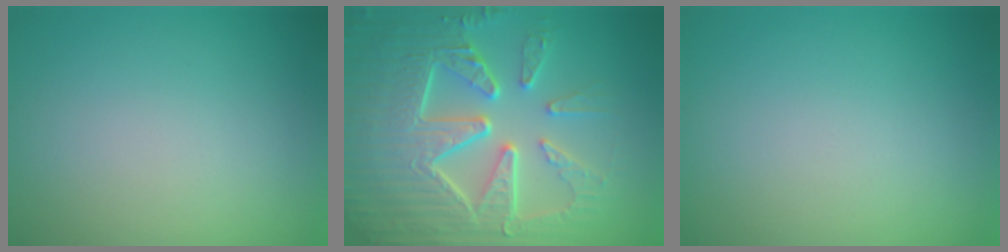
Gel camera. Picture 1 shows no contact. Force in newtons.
{"total": 10.0, "press": 6.7, "slide": 7.5}
{"total": 0.0}